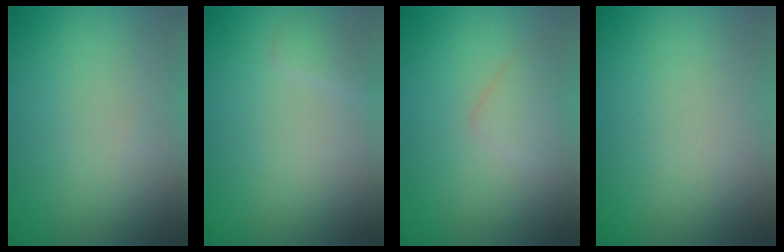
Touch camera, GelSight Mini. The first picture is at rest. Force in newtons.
{"total": 1.1, "press": 1.1, "slide": 0.1}
{"total": 1.6, "press": 1.6, "slide": 0.1}
{"total": 0.0}